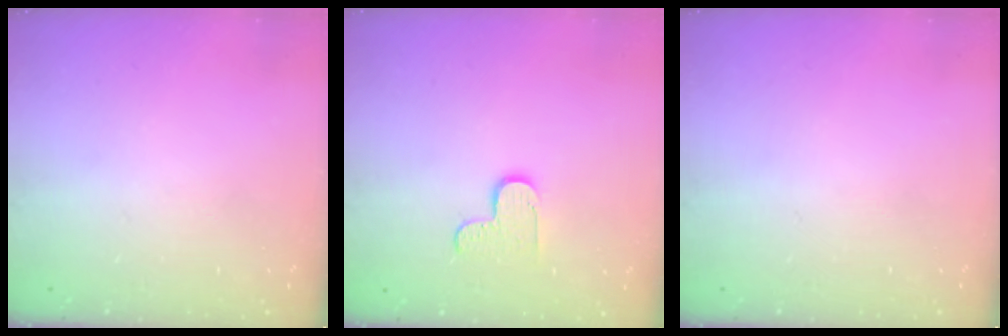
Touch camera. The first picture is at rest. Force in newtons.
{"total": 6.1, "press": 6.1, "slide": 0.3}
{"total": 0.0}